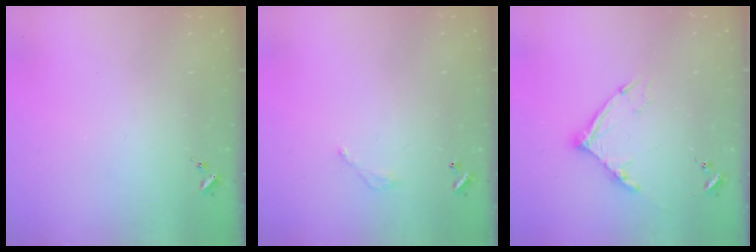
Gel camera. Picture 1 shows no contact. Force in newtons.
{"total": 3.8, "press": 3.8, "slide": 0.2}
{"total": 12.8, "press": 12.7, "slide": 1.2}